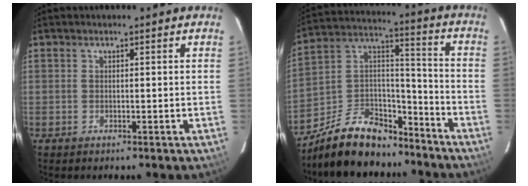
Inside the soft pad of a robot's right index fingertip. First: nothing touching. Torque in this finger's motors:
{"motor_torque": [0.99, -1.10, 0.24, 0.02]}